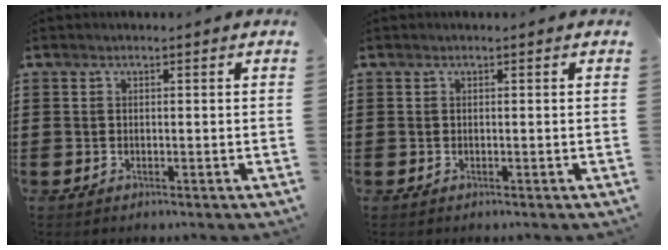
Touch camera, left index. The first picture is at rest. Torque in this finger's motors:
{"motor_torque": [0.00, 0.00, 0.04, -0.01]}